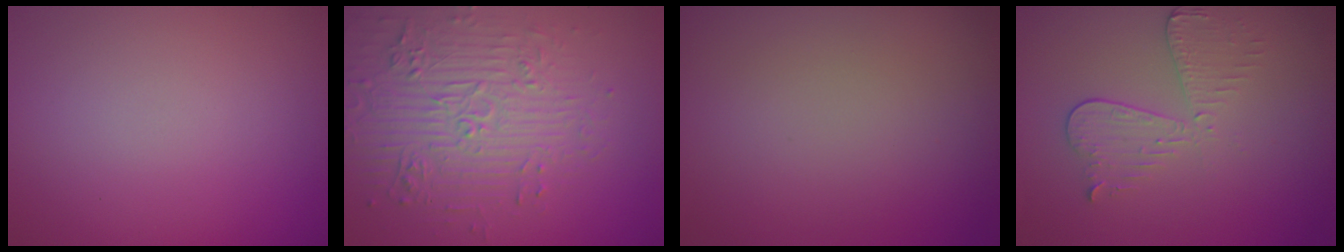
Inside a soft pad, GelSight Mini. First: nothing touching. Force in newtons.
{"total": 4.8, "press": 4.2, "slide": 2.4}
{"total": 0.0}
{"total": 3.0, "press": 2.7, "slide": 1.3}